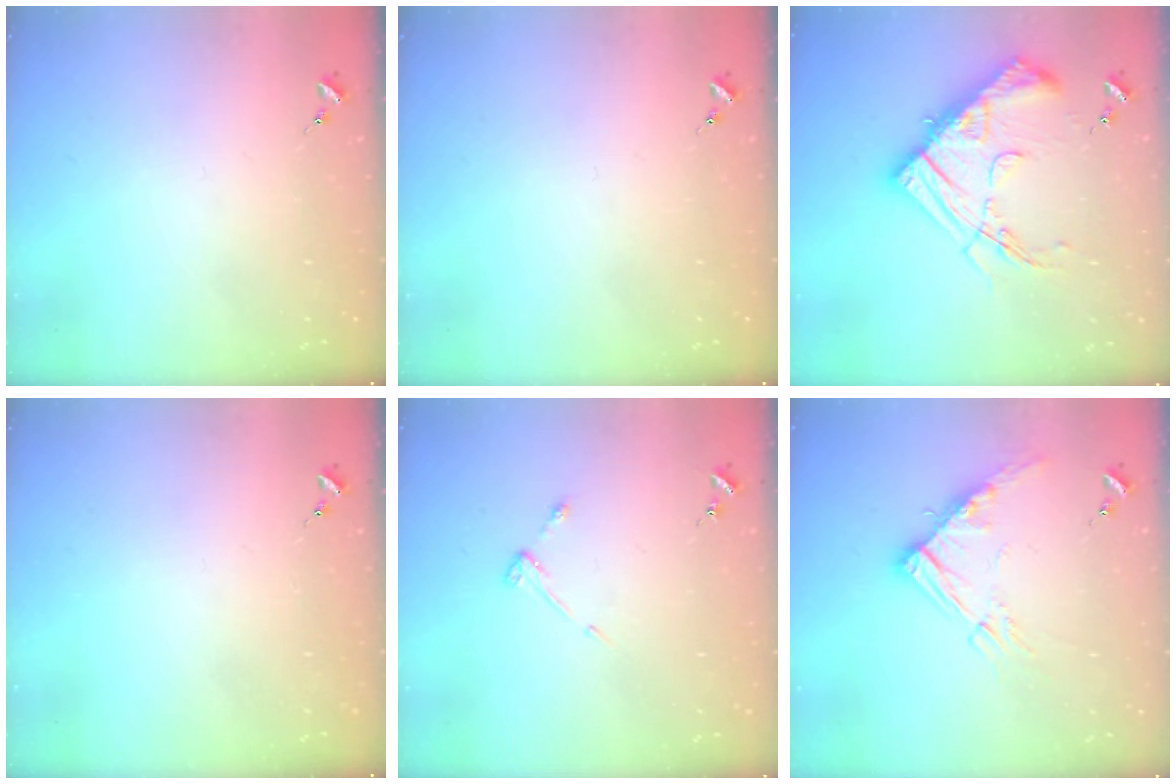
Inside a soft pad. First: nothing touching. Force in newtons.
{"total": 0.0}
{"total": 19.9, "press": 19.8, "slide": 2.0}
{"total": 0.0}
{"total": 3.2, "press": 3.1, "slide": 0.5}
{"total": 12.3, "press": 12.2, "slide": 1.3}